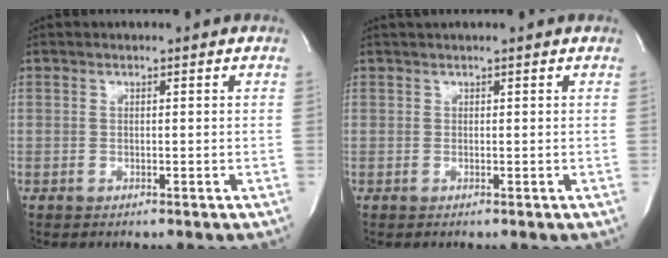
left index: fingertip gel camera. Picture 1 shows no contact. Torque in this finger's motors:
{"motor_torque": [0.13, -0.07, -0.02, 0.00]}